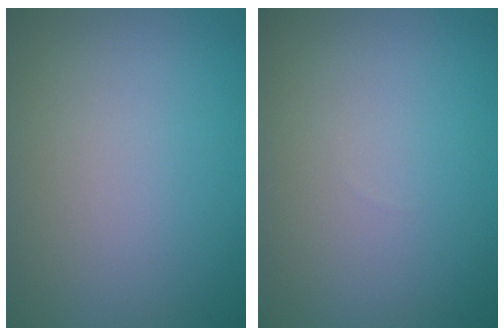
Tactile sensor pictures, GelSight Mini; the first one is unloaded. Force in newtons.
{"total": 0.0}